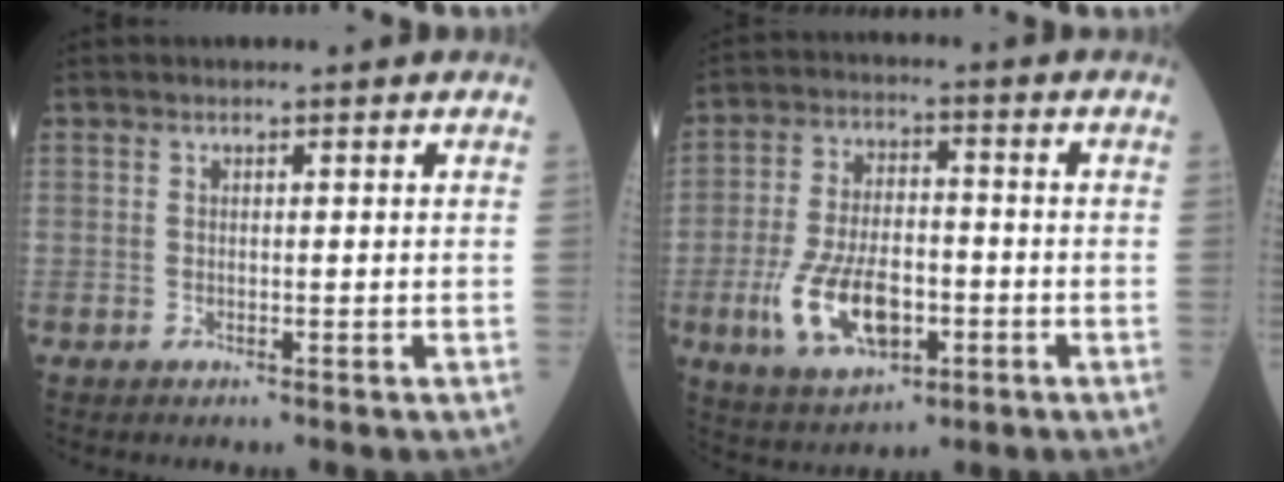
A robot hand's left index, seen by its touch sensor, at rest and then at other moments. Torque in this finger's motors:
{"motor_torque": [1.65, 0.49, 0.83, 0.18]}